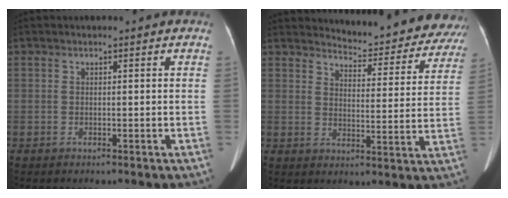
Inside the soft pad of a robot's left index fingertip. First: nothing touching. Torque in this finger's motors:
{"motor_torque": [-0.07, -0.41, -0.05, 0.00]}